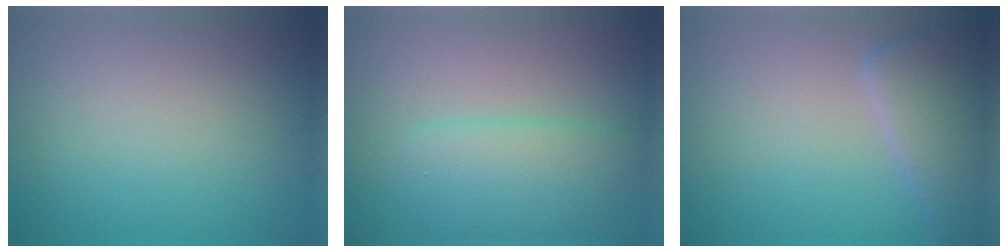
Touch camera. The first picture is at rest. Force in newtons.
{"total": 4.5, "press": 4.5, "slide": 0.2}
{"total": 4.9, "press": 4.9, "slide": 0.4}